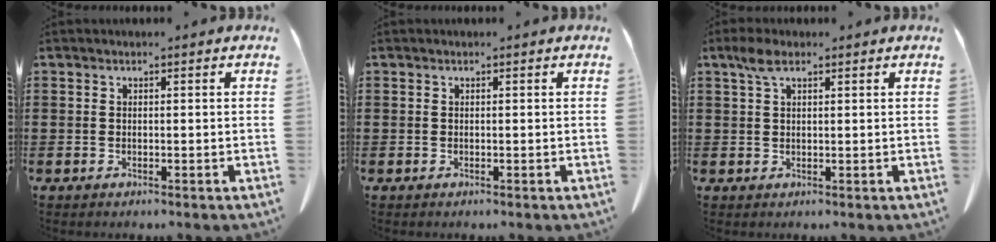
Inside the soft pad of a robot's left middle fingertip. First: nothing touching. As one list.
[{"total": 0.0}, {"total": 2.9, "force": [1.6, 1.2, 2.2], "torque": [-0.050, 0.004, 0.030]}]